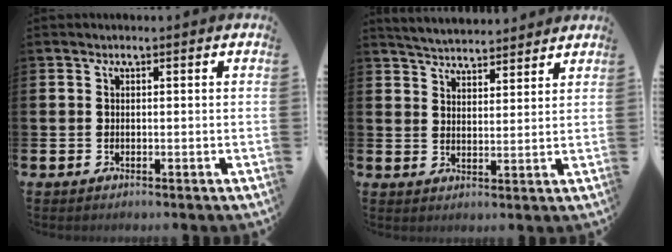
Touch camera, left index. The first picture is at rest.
{"total": 4.6, "force": [4.6, 0.4, 0.0], "torque": [-0.009, -0.030, 0.082]}